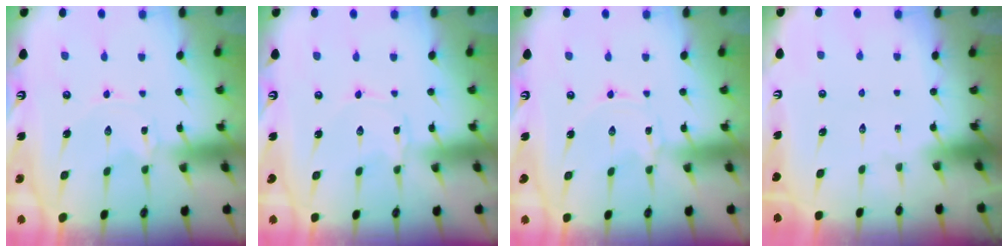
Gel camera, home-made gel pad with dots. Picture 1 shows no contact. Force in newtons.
{"total": 1.3, "press": 1.3, "slide": 0.2}
{"total": 0.0}
{"total": 0.0}